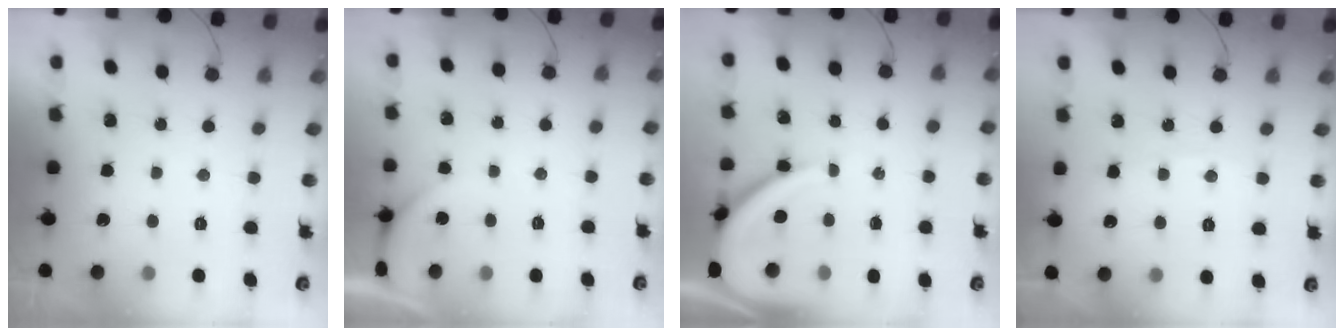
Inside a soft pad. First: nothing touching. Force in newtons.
{"total": 1.6, "press": 1.6, "slide": 0.1}
{"total": 10.9, "press": 10.9, "slide": 0.7}
{"total": 3.2, "press": 3.2, "slide": 0.4}